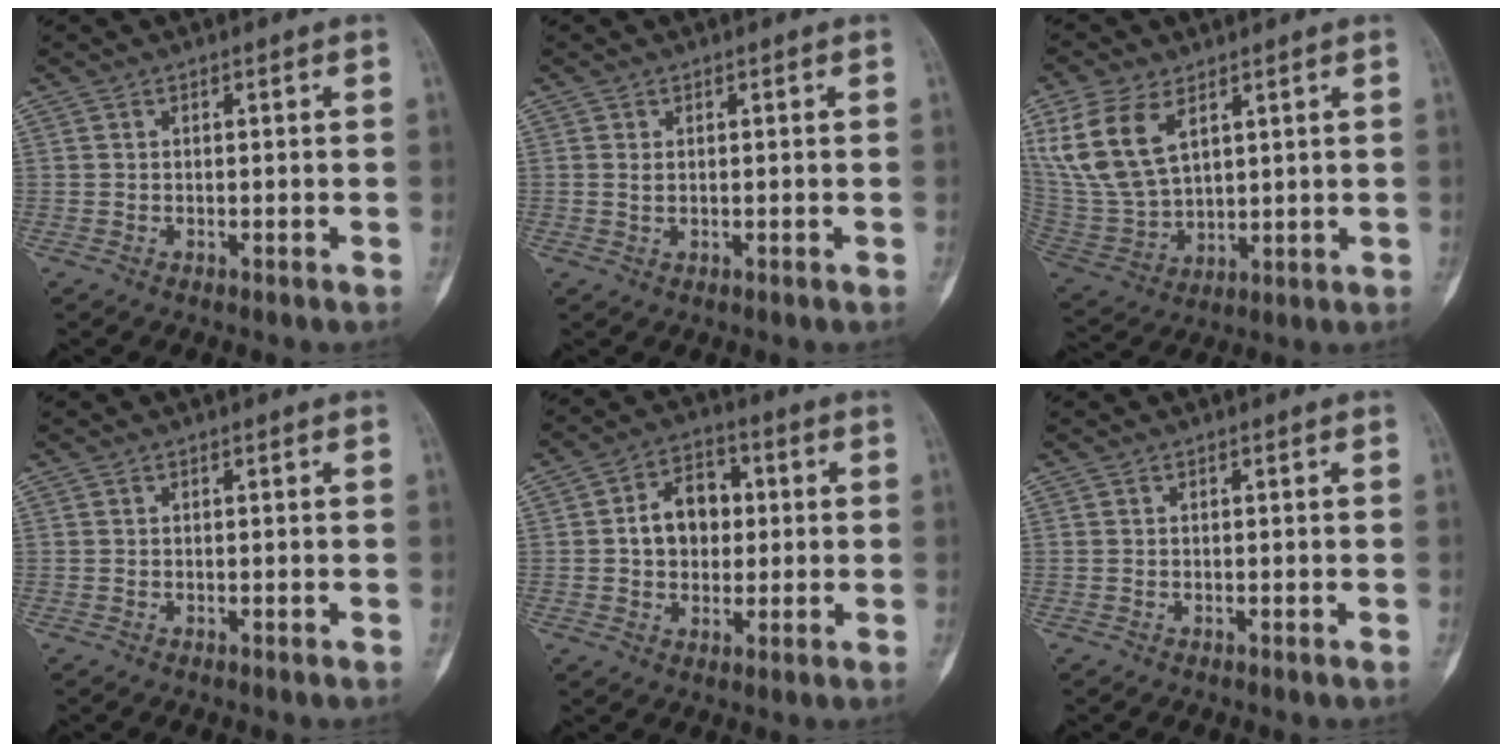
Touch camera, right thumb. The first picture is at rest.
{"total": 0.7, "force": [0.1, 0.3, 0.6], "torque": [-0.017, 0.001, 0.009]}
{"total": 14.3, "force": [6.4, 8.2, 9.8], "torque": [-0.198, -0.016, 0.146]}
{"total": 0.0}
{"total": 9.7, "force": [0.8, 7.3, 6.4], "torque": [-0.065, 0.017, 0.008]}
{"total": 0.0}